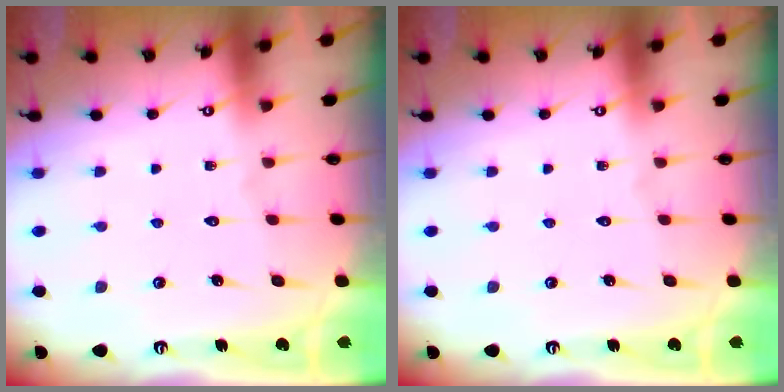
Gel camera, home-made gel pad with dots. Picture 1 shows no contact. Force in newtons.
{"total": 0.0}